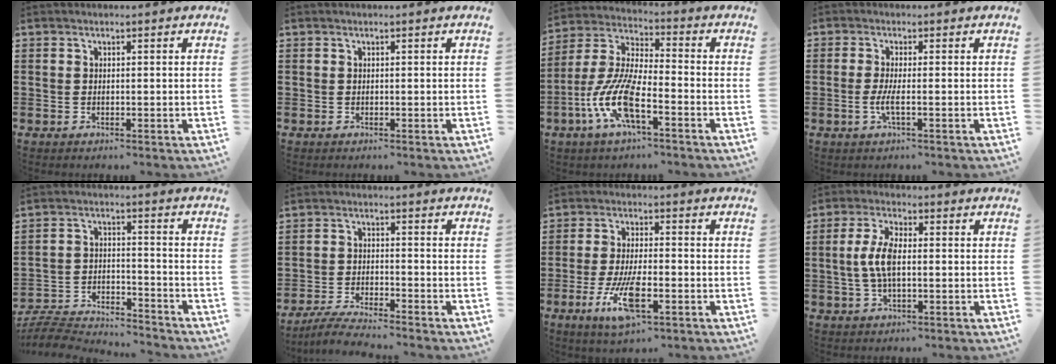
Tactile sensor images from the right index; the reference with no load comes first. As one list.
[{"total": 0.0}, {"total": 10.4, "force": [-4.7, 2.7, 8.8], "torque": [-0.221, -0.016, -0.098]}, {"total": 3.0, "force": [-0.7, 0.3, 2.9], "torque": [-0.066, -0.009, -0.019]}, {"total": 6.3, "force": [-6.1, 0.8, 1.2], "torque": [-0.036, 0.003, -0.125]}, {"total": 4.1, "force": [-3.9, 0.0, 1.2], "torque": [-0.028, -0.003, -0.078]}, {"total": 8.8, "force": [-3.6, 2.3, 7.6], "torque": [-0.167, -0.013, -0.068]}, {"total": 6.2, "force": [-0.2, 2.4, 5.7], "torque": [-0.132, -0.003, -0.013]}]